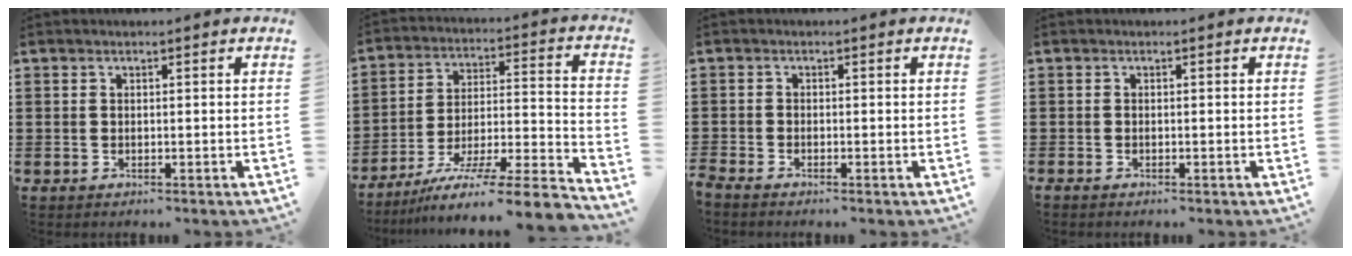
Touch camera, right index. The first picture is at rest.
{"total": 9.9, "force": [-7.7, 0.3, 6.2], "torque": [-0.093, 0.009, -0.150]}
{"total": 0.8, "force": [-0.8, 0.0, 0.1], "torque": [-0.003, -0.001, -0.014]}
{"total": 0.0}